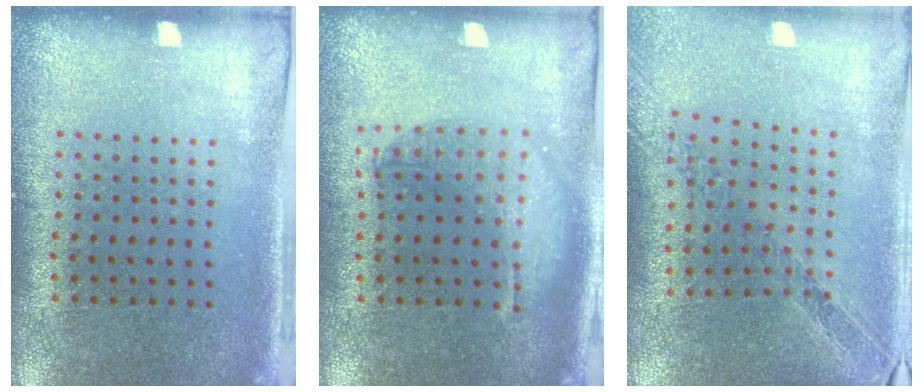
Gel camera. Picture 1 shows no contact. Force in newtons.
{"total": 1.3, "press": 1.3, "slide": 0.3}
{"total": 1.2, "press": 1.2, "slide": 0.2}